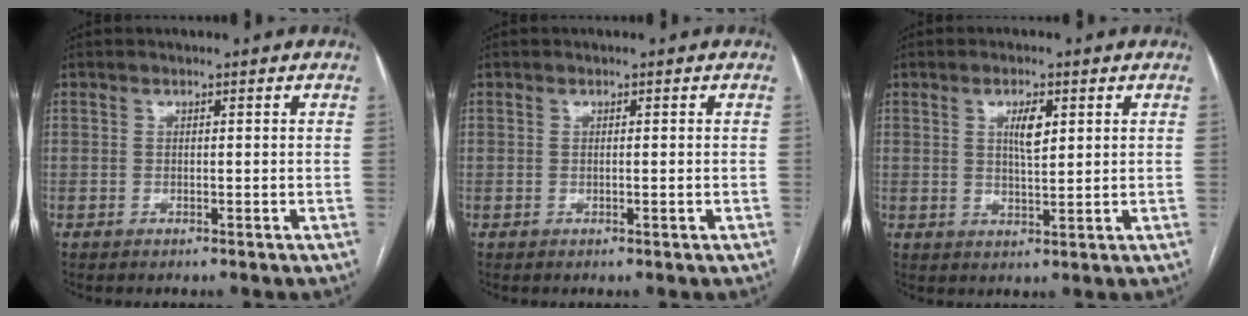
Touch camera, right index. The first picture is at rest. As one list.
[{"total": 0.6, "force": [-0.1, 0.1, 0.5], "torque": [-0.011, -0.001, 0.001]}, {"total": 3.8, "force": [1.4, 1.0, 3.4], "torque": [-0.059, -0.001, 0.025]}]